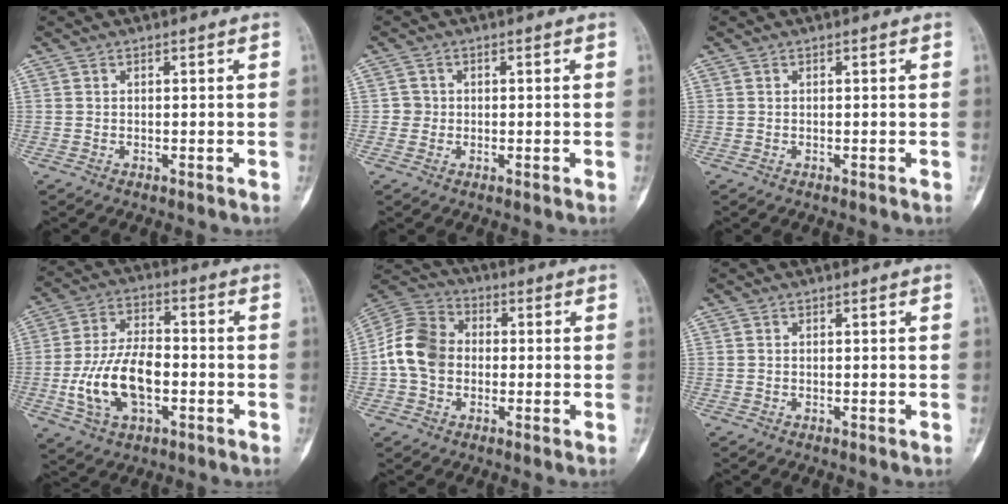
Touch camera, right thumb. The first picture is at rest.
{"total": 1.7, "force": [-0.1, 1.7, 0.1], "torque": [0.009, 0.007, -0.005]}
{"total": 0.0}
{"total": 14.3, "force": [-3.2, 7.9, 11.4], "torque": [-0.215, 0.023, -0.057]}
{"total": 10.8, "force": [-0.9, 8.5, 6.6], "torque": [-0.115, 0.030, -0.033]}
{"total": 0.0}